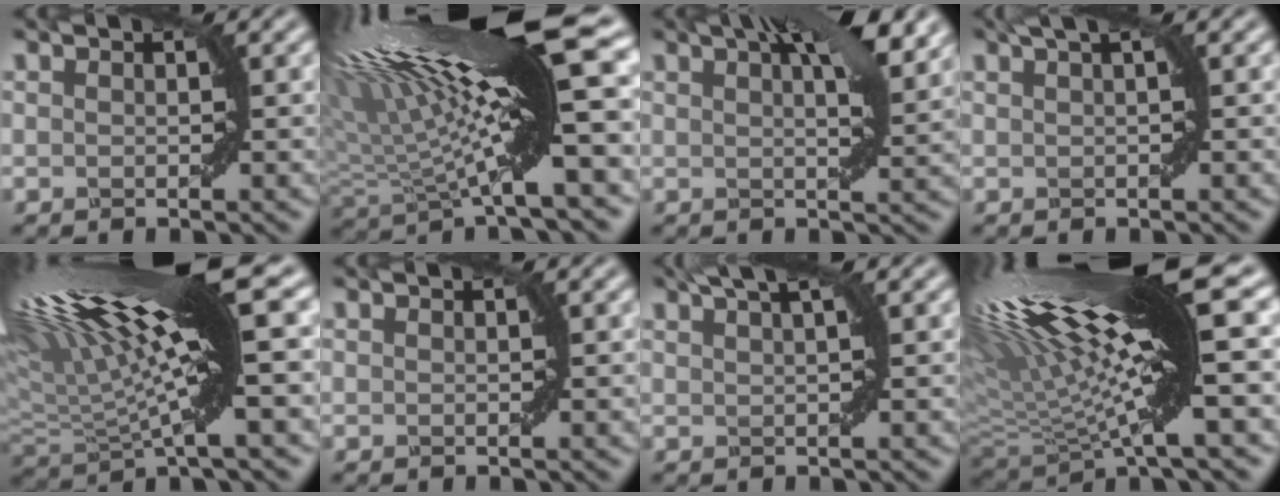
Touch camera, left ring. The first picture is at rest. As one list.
[{"total": 16.7, "force": [5.3, 3.3, 15.5], "torque": [-0.269, 0.019, 0.095]}, {"total": 7.3, "force": [4.0, 2.1, 5.7], "torque": [-0.062, 0.027, 0.044]}, {"total": 2.3, "force": [1.2, 0.3, 1.9], "torque": [-0.025, -0.003, 0.013]}, {"total": 15.7, "force": [6.0, 3.6, 14.0], "torque": [-0.267, 0.025, 0.107]}, {"total": 0.0}, {"total": 3.9, "force": [2.4, 1.1, 2.8], "torque": [-0.032, 0.014, 0.017]}, {"total": 17.2, "force": [6.1, 3.6, 15.6], "torque": [-0.288, 0.021, 0.113]}]